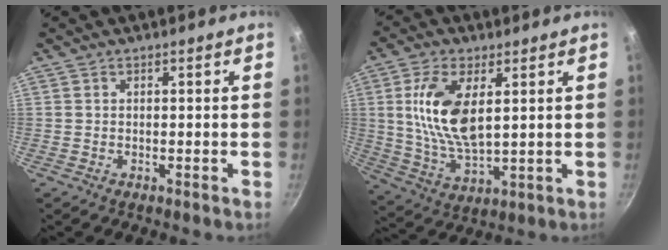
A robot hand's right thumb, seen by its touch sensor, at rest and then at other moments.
{"total": 13.2, "force": [3.1, 6.3, 11.1], "torque": [-0.214, -0.013, 0.066]}